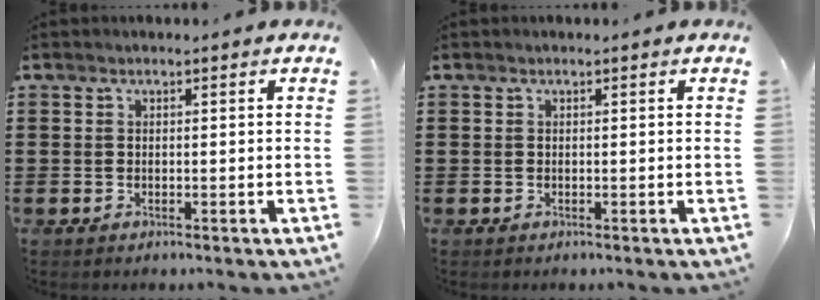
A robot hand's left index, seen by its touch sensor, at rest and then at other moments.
{"total": 0.0}